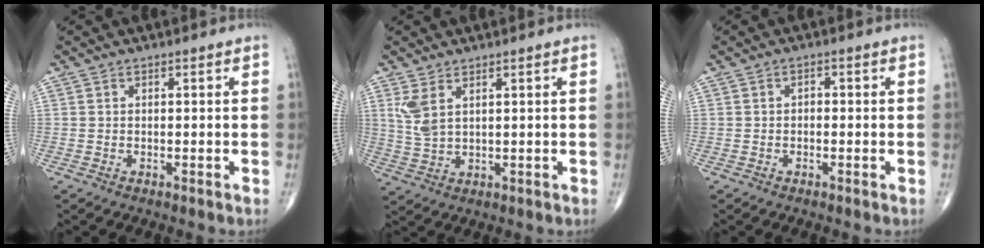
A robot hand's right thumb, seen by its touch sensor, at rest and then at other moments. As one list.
[{"total": 4.7, "force": [2.2, 2.1, 3.6], "torque": [-0.082, -0.006, 0.056]}, {"total": 1.1, "force": [-0.2, 0.8, 0.7], "torque": [-0.006, 0.005, -0.007]}]